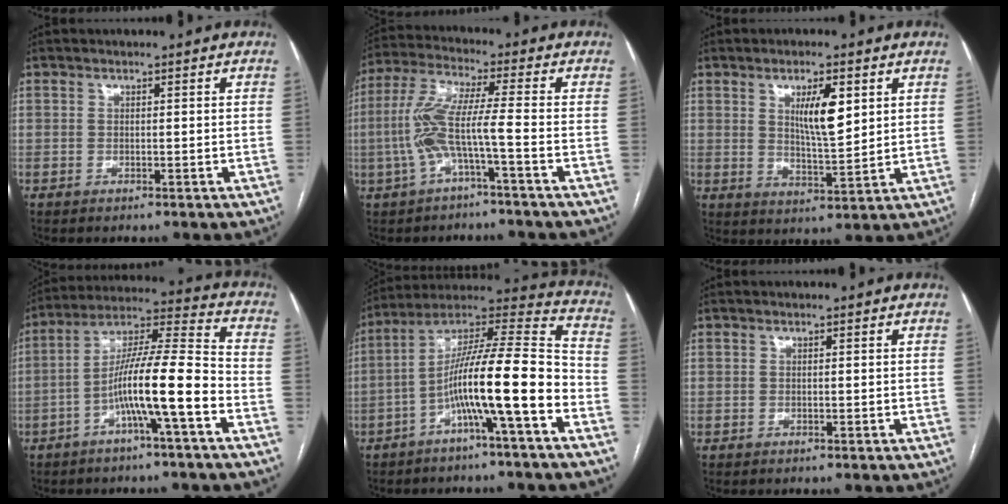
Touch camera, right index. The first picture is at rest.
{"total": 8.3, "force": [-2.5, 0.2, 7.9], "torque": [-0.177, 0.017, -0.051]}
{"total": 7.4, "force": [2.7, 1.8, 6.6], "torque": [-0.113, -0.005, 0.049]}
{"total": 12.8, "force": [-4.7, 0.2, 11.9], "torque": [-0.211, 0.023, -0.085]}
{"total": 15.8, "force": [-5.7, 0.5, 14.7], "torque": [-0.247, 0.026, -0.096]}
{"total": 0.0}